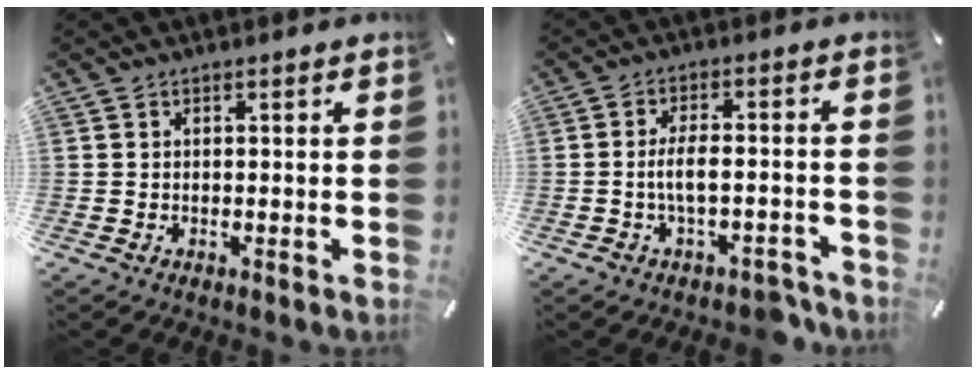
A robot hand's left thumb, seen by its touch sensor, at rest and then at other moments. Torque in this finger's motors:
{"motor_torque": [-0.01, 0.17, 0.77, 0.54, 0.05]}